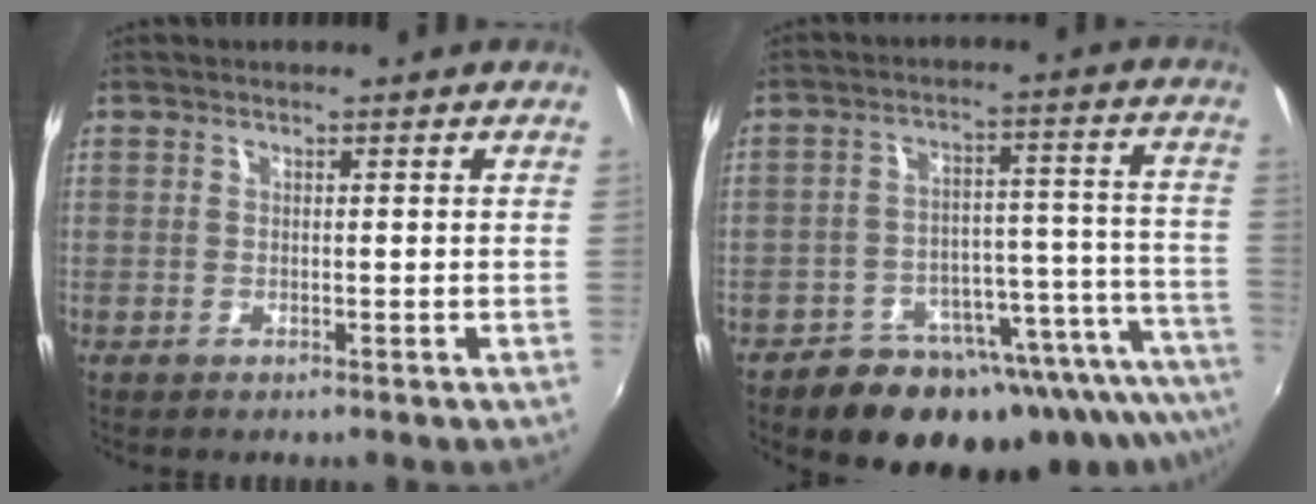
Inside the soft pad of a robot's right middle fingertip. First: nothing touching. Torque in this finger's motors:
{"motor_torque": [1.14, -1.00, 0.36, 0.11]}